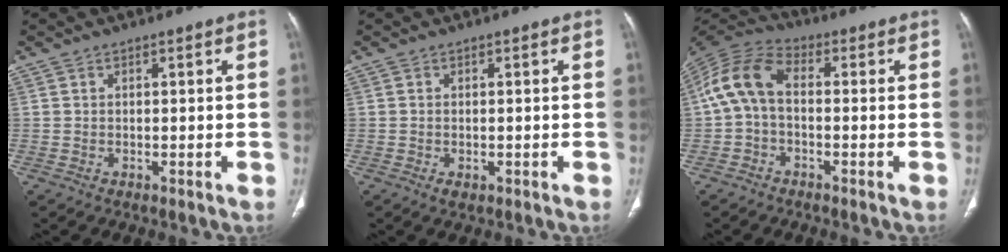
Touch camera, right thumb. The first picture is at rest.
{"total": 1.3, "force": [-0.4, 0.8, 1.0], "torque": [-0.019, -0.001, -0.004]}
{"total": 9.7, "force": [-0.3, 5.9, 7.7], "torque": [-0.152, 0.030, -0.019]}